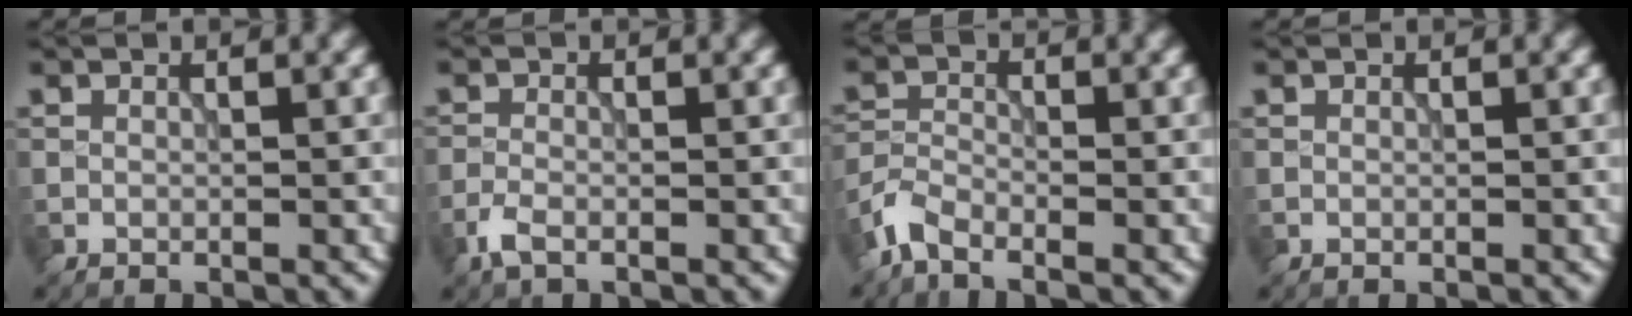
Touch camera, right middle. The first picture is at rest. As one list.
[{"total": 1.7, "force": [-1.1, 0.6, 1.1], "torque": [-0.031, -0.002, -0.030]}, {"total": 2.9, "force": [-2.2, 1.0, 1.5], "torque": [-0.035, -0.002, -0.059]}, {"total": 0.0}]